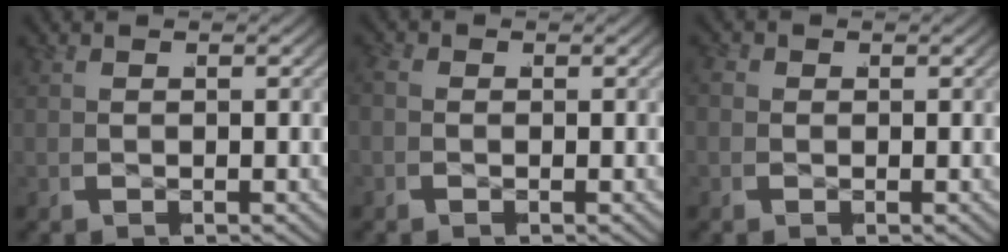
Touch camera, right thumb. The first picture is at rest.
{"total": 0.8, "force": [-0.3, 0.7, 0.2], "torque": [-0.009, -0.002, -0.011]}
{"total": 1.0, "force": [-0.1, 1.0, 0.2], "torque": [-0.007, -0.003, -0.005]}